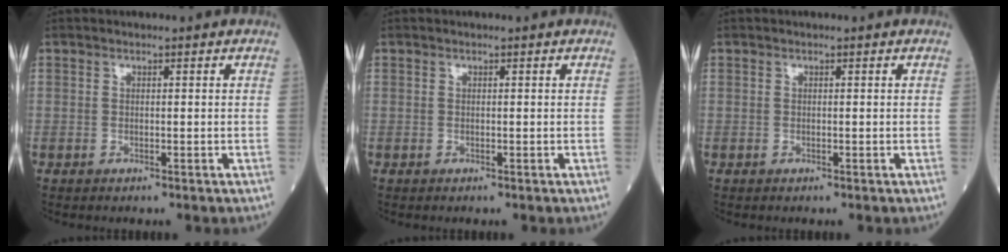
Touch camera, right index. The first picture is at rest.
{"total": 0.0}
{"total": 0.0}